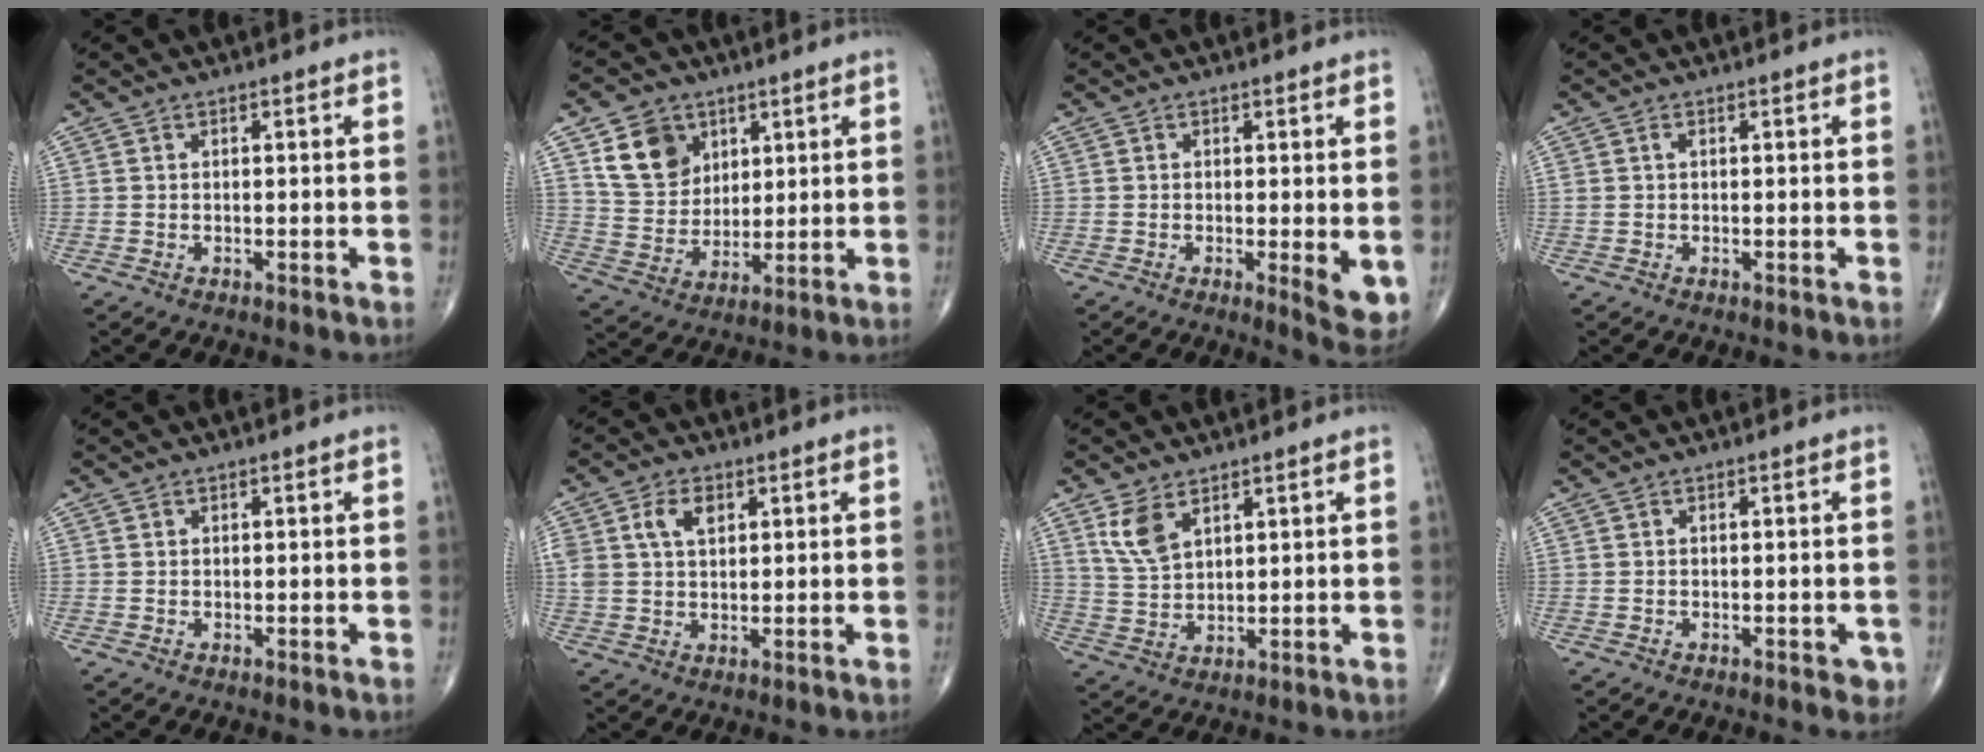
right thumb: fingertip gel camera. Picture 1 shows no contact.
{"total": 10.8, "force": [5.1, 8.4, 4.5], "torque": [-0.058, -0.024, 0.105]}
{"total": 5.7, "force": [-0.7, 1.6, 5.4], "torque": [-0.073, -0.016, -0.011]}
{"total": 0.8, "force": [0.3, 0.5, 0.6], "torque": [-0.014, 0.006, 0.007]}
{"total": 0.0}
{"total": 6.3, "force": [2.4, 4.0, 4.3], "torque": [-0.075, -0.001, 0.049]}
{"total": 6.3, "force": [3.6, 3.4, 4.0], "torque": [-0.074, -0.014, 0.081]}
{"total": 2.0, "force": [-0.8, 1.2, 1.5], "torque": [-0.004, 0.002, -0.009]}